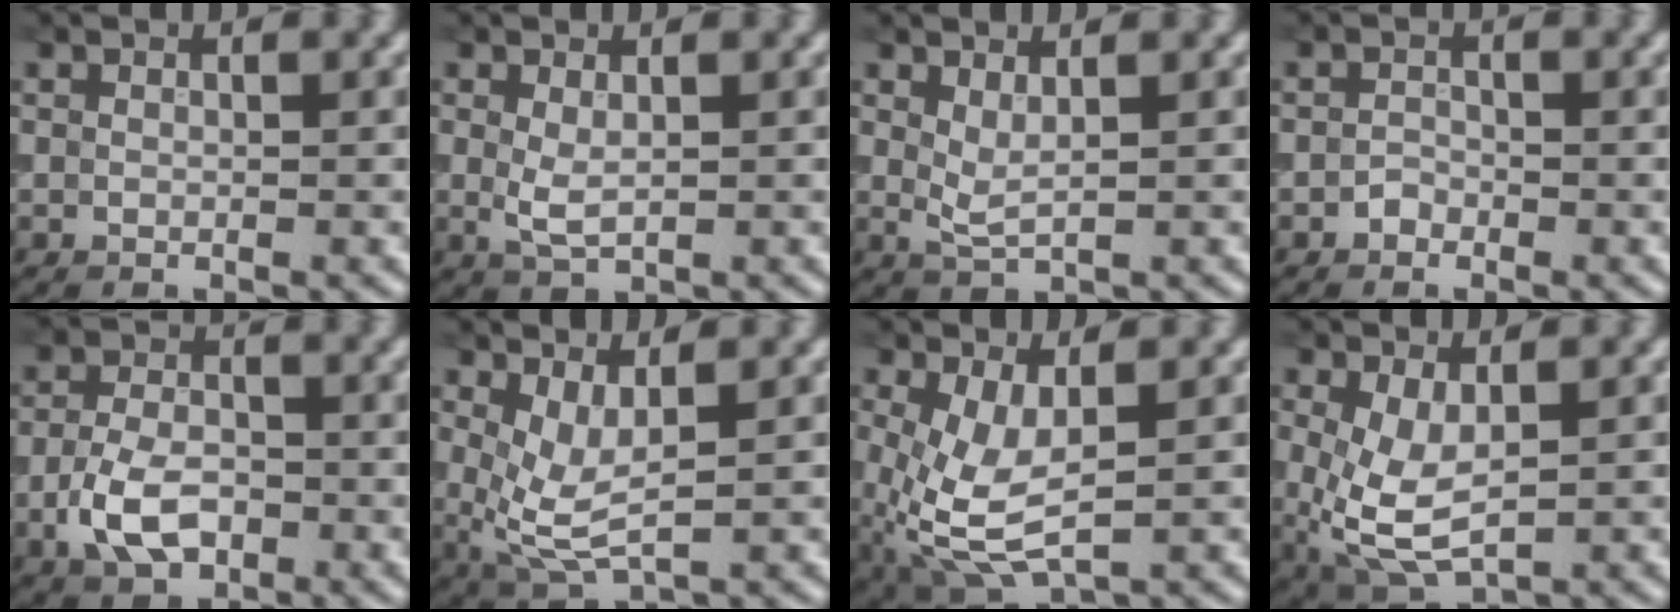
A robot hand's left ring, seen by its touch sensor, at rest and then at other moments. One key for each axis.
{"total": 2.0, "fx": 0.2, "fy": 0.9, "fz": 1.8, "tx": -0.041, "ty": -0.001, "tz": 0.007}
{"total": 1.7, "fx": 0.9, "fy": 0.5, "fz": 1.4, "tx": -0.033, "ty": -0.006, "tz": 0.020}
{"total": 0.9, "fx": -0.6, "fy": 0.6, "fz": 0.2, "tx": -0.001, "ty": 0.001, "tz": -0.012}
{"total": 4.9, "fx": -1.9, "fy": 2.9, "fz": 3.5, "tx": -0.071, "ty": 0.000, "tz": -0.042}
{"total": 4.2, "fx": 0.7, "fy": 1.7, "fz": 3.8, "tx": -0.092, "ty": -0.014, "tz": 0.017}
{"total": 6.2, "fx": -0.6, "fy": 2.9, "fz": 5.4, "tx": -0.142, "ty": -0.015, "tz": -0.007}
{"total": 5.7, "fx": -0.1, "fy": 2.9, "fz": 4.9, "tx": -0.125, "ty": -0.014, "tz": 0.007}